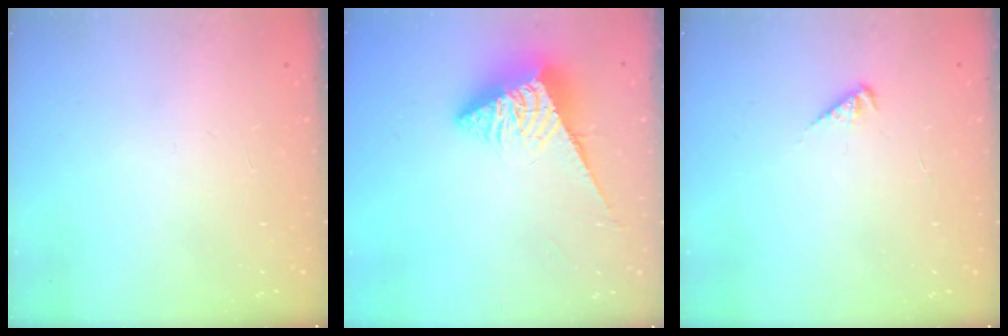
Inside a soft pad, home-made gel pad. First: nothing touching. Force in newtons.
{"total": 7.2, "press": 7.2, "slide": 0.3}
{"total": 2.4, "press": 2.3, "slide": 0.5}